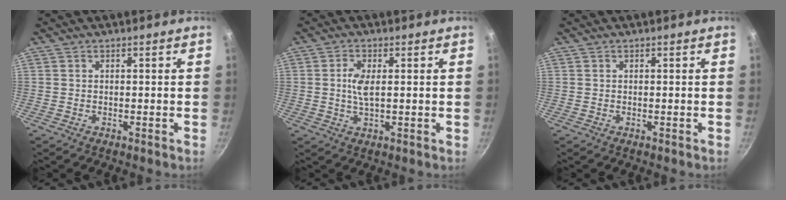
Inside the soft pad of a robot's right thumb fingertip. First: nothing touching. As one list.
[{"total": 4.2, "force": [0.5, 1.9, 3.7], "torque": [-0.073, 0.002, 0.010]}, {"total": 0.0}]